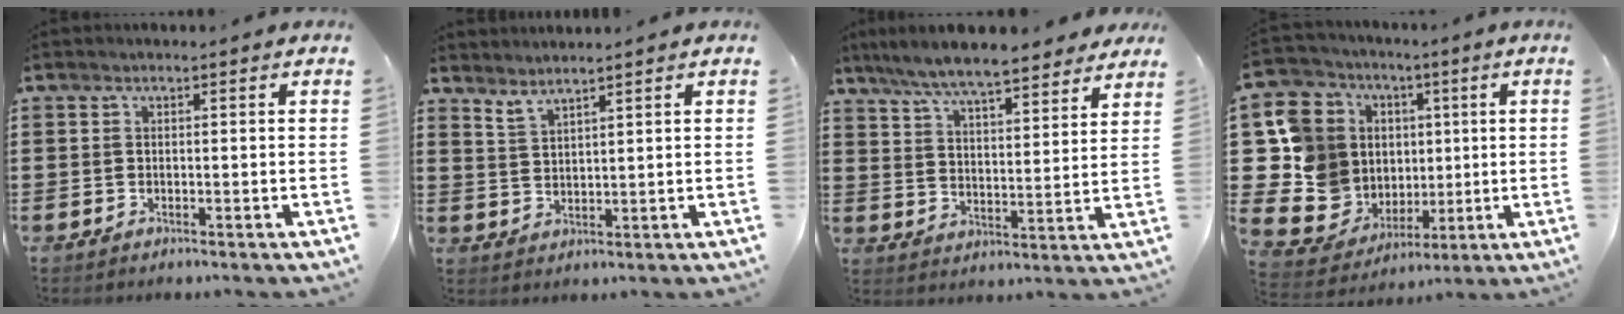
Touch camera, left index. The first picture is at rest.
{"total": 2.4, "force": [2.4, 0.0, 0.5], "torque": [-0.017, -0.003, 0.045]}
{"total": 7.1, "force": [6.5, 0.6, 2.7], "torque": [-0.079, -0.031, 0.115]}
{"total": 12.5, "force": [2.2, 11.9, 3.3], "torque": [-0.140, -0.033, 0.054]}